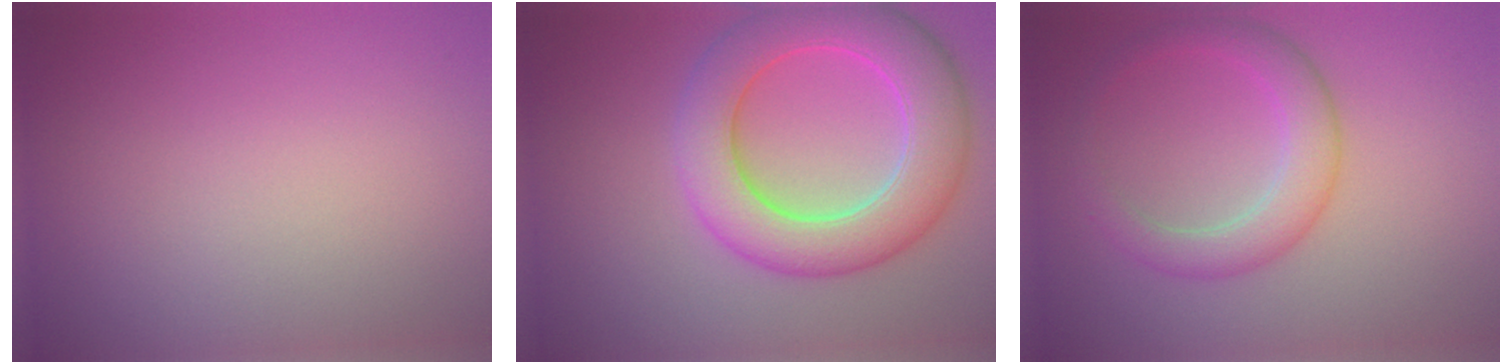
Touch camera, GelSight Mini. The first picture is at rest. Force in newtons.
{"total": 8.3, "press": 8.3, "slide": 0.5}
{"total": 3.6, "press": 3.6, "slide": 0.1}